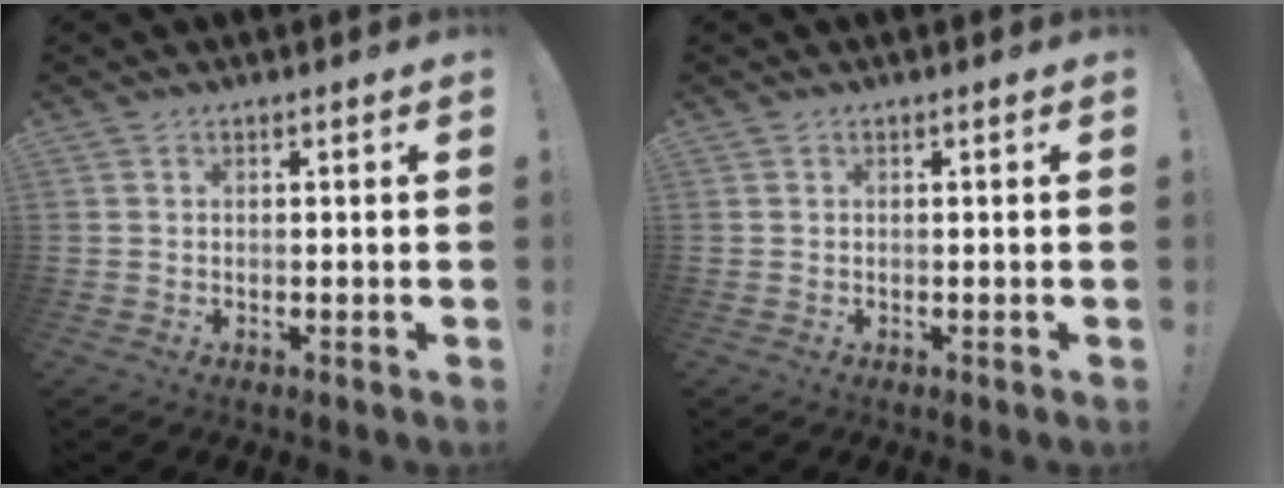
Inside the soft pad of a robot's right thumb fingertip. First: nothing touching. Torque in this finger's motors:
{"motor_torque": [0.00, 0.00, 0.00, 0.00, 0.06]}